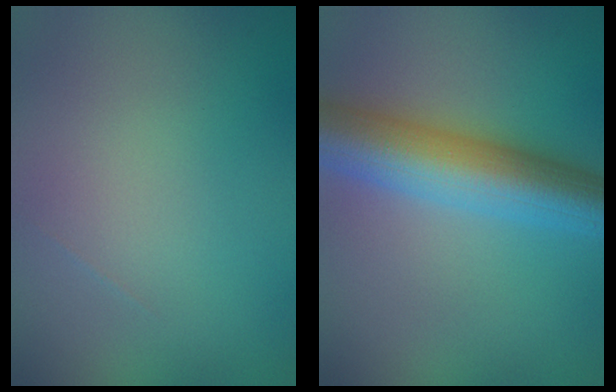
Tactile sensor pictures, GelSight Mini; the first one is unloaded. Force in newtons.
{"total": 8.6, "press": 8.5, "slide": 0.3}